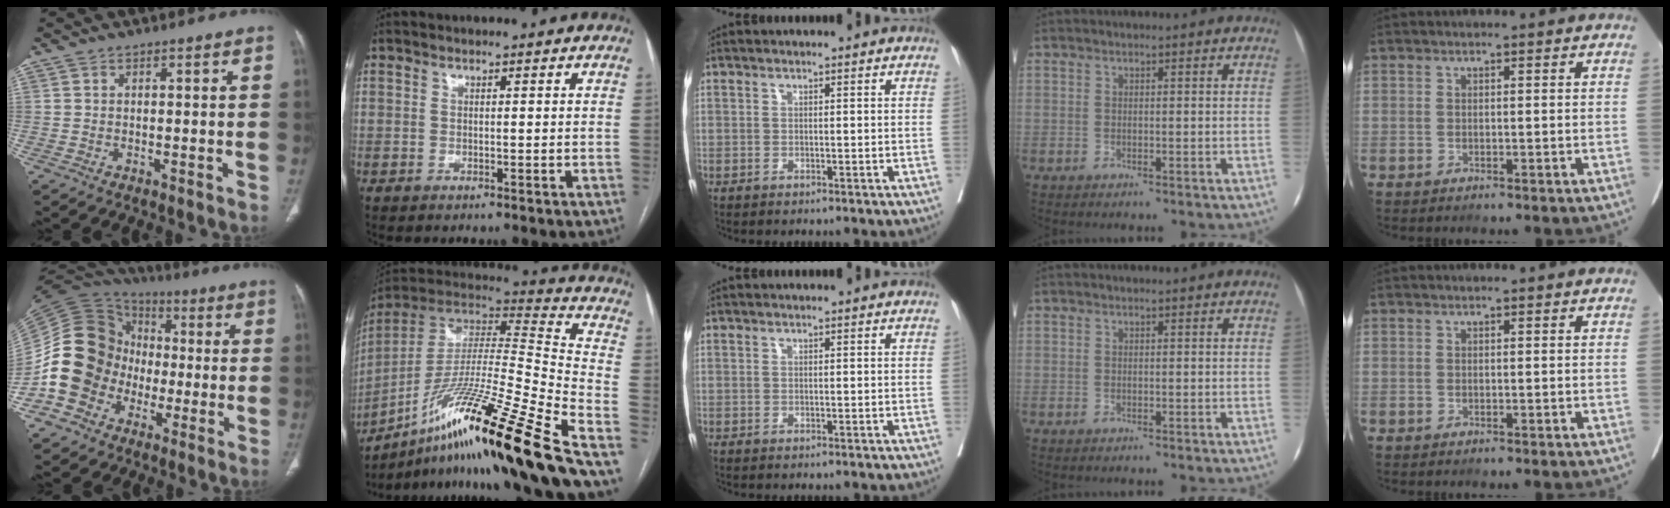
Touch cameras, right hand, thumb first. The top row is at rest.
{"thumb": {"total": 17.5, "force": [-5.1, 15.2, 6.9], "torque": [-0.119, 0.063, -0.098]}, "index": {"total": 29.9, "force": [-19.1, -0.6, 22.9], "torque": [-0.352, -0.026, -0.335]}}